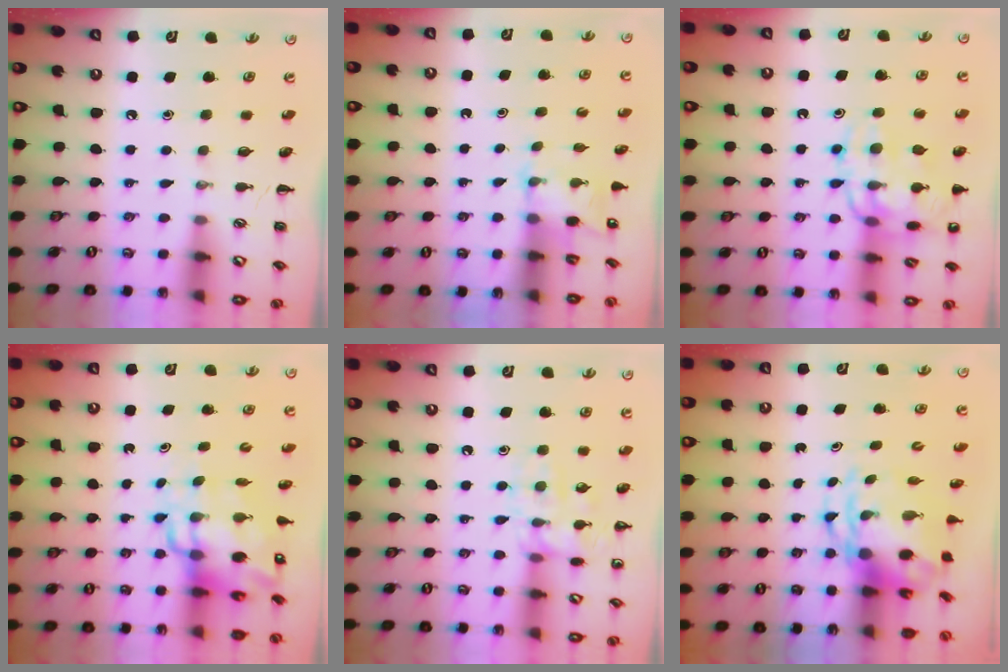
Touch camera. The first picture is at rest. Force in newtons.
{"total": 2.8, "press": 2.7, "slide": 0.9}
{"total": 15.3, "press": 15.1, "slide": 2.2}
{"total": 10.6, "press": 10.1, "slide": 3.2}
{"total": 11.2, "press": 11.2, "slide": 0.6}
{"total": 5.7, "press": 5.5, "slide": 1.5}